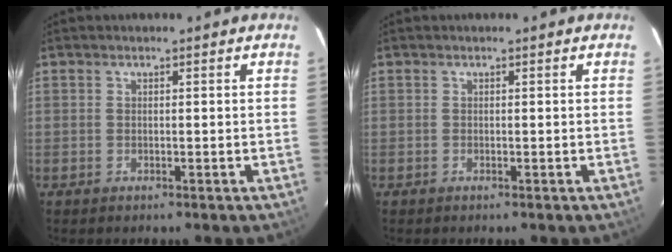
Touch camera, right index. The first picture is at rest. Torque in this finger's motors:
{"motor_torque": [0.00, 0.00, 0.00, 0.00]}